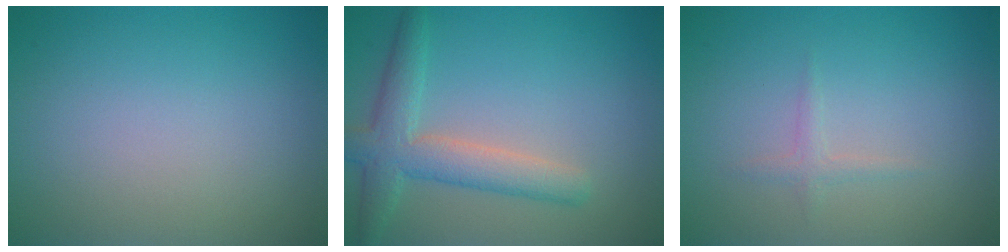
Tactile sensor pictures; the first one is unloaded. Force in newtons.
{"total": 4.4, "press": 4.4, "slide": 0.2}
{"total": 0.9, "press": 0.9, "slide": 0.0}